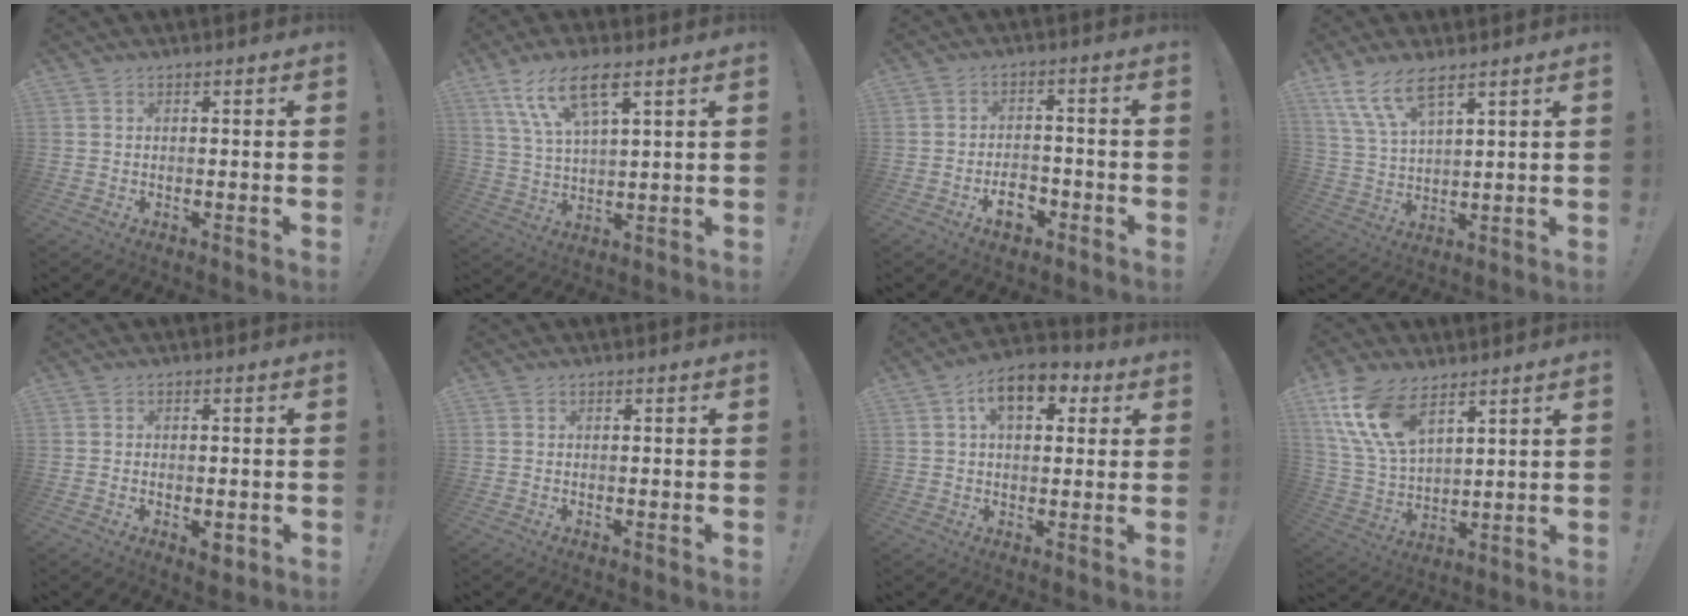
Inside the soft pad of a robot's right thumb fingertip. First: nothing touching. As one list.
[{"total": 12.2, "force": [7.0, 4.0, 9.2], "torque": [-0.180, -0.015, 0.126]}, {"total": 6.7, "force": [-3.7, 4.2, 3.8], "torque": [-0.051, 0.023, -0.064]}, {"total": 9.5, "force": [6.5, 2.9, 6.2], "torque": [-0.131, -0.023, 0.125]}, {"total": 3.2, "force": [-1.3, 1.5, 2.5], "torque": [-0.034, 0.006, -0.017]}, {"total": 0.0}, {"total": 10.3, "force": [4.3, 5.7, 7.3], "torque": [-0.116, 0.000, 0.075]}, {"total": 15.4, "force": [8.8, 7.9, 9.8], "torque": [-0.219, -0.038, 0.168]}]